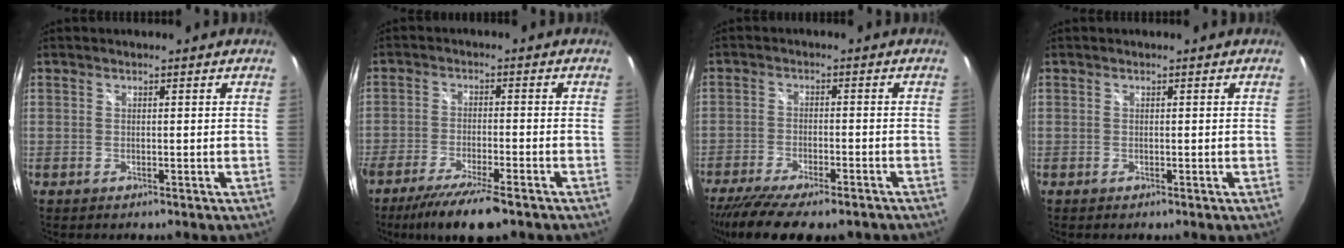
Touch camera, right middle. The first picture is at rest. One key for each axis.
{"total": 10.9, "fx": -8.3, "fy": 1.9, "fz": 6.8, "tx": -0.144, "ty": -0.030, "tz": -0.141}
{"total": 13.9, "fx": -11.1, "fy": 3.0, "fz": 7.7, "tx": -0.158, "ty": -0.051, "tz": -0.173}
{"total": 0.0}